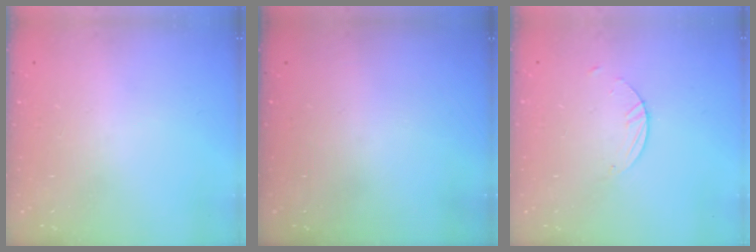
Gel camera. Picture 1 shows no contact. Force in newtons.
{"total": 0.0}
{"total": 1.8, "press": 1.8, "slide": 0.1}